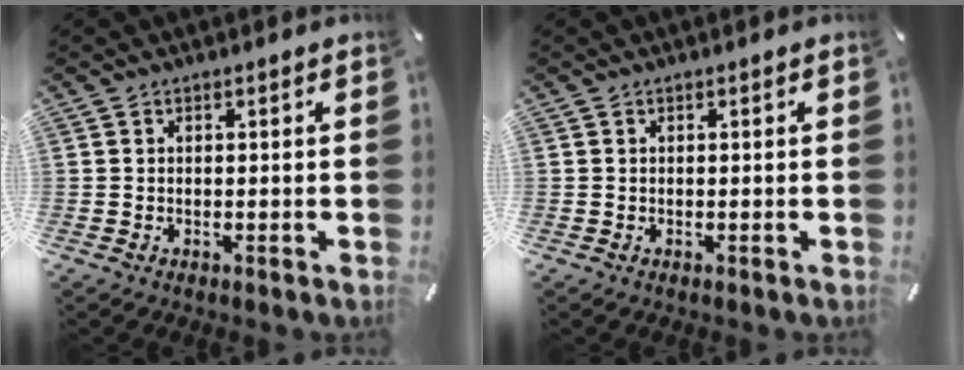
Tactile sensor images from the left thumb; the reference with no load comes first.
{"total": 0.0}